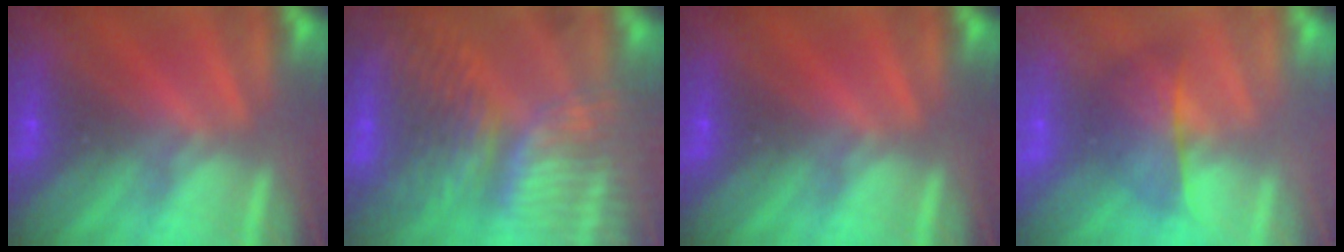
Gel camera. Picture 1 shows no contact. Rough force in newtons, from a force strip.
{"total": 6.8}
{"total": 0.0}
{"total": 2.3}